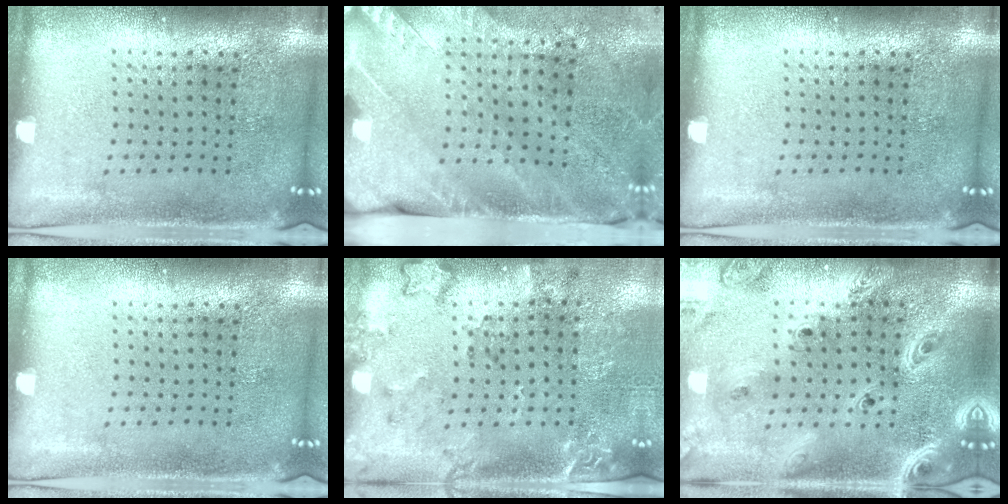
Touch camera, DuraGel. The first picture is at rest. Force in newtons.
{"total": 3.5, "press": 2.9, "slide": 1.9}
{"total": 0.0}
{"total": 0.0}
{"total": 1.9, "press": 1.5, "slide": 1.2}
{"total": 3.2, "press": 2.6, "slide": 1.8}